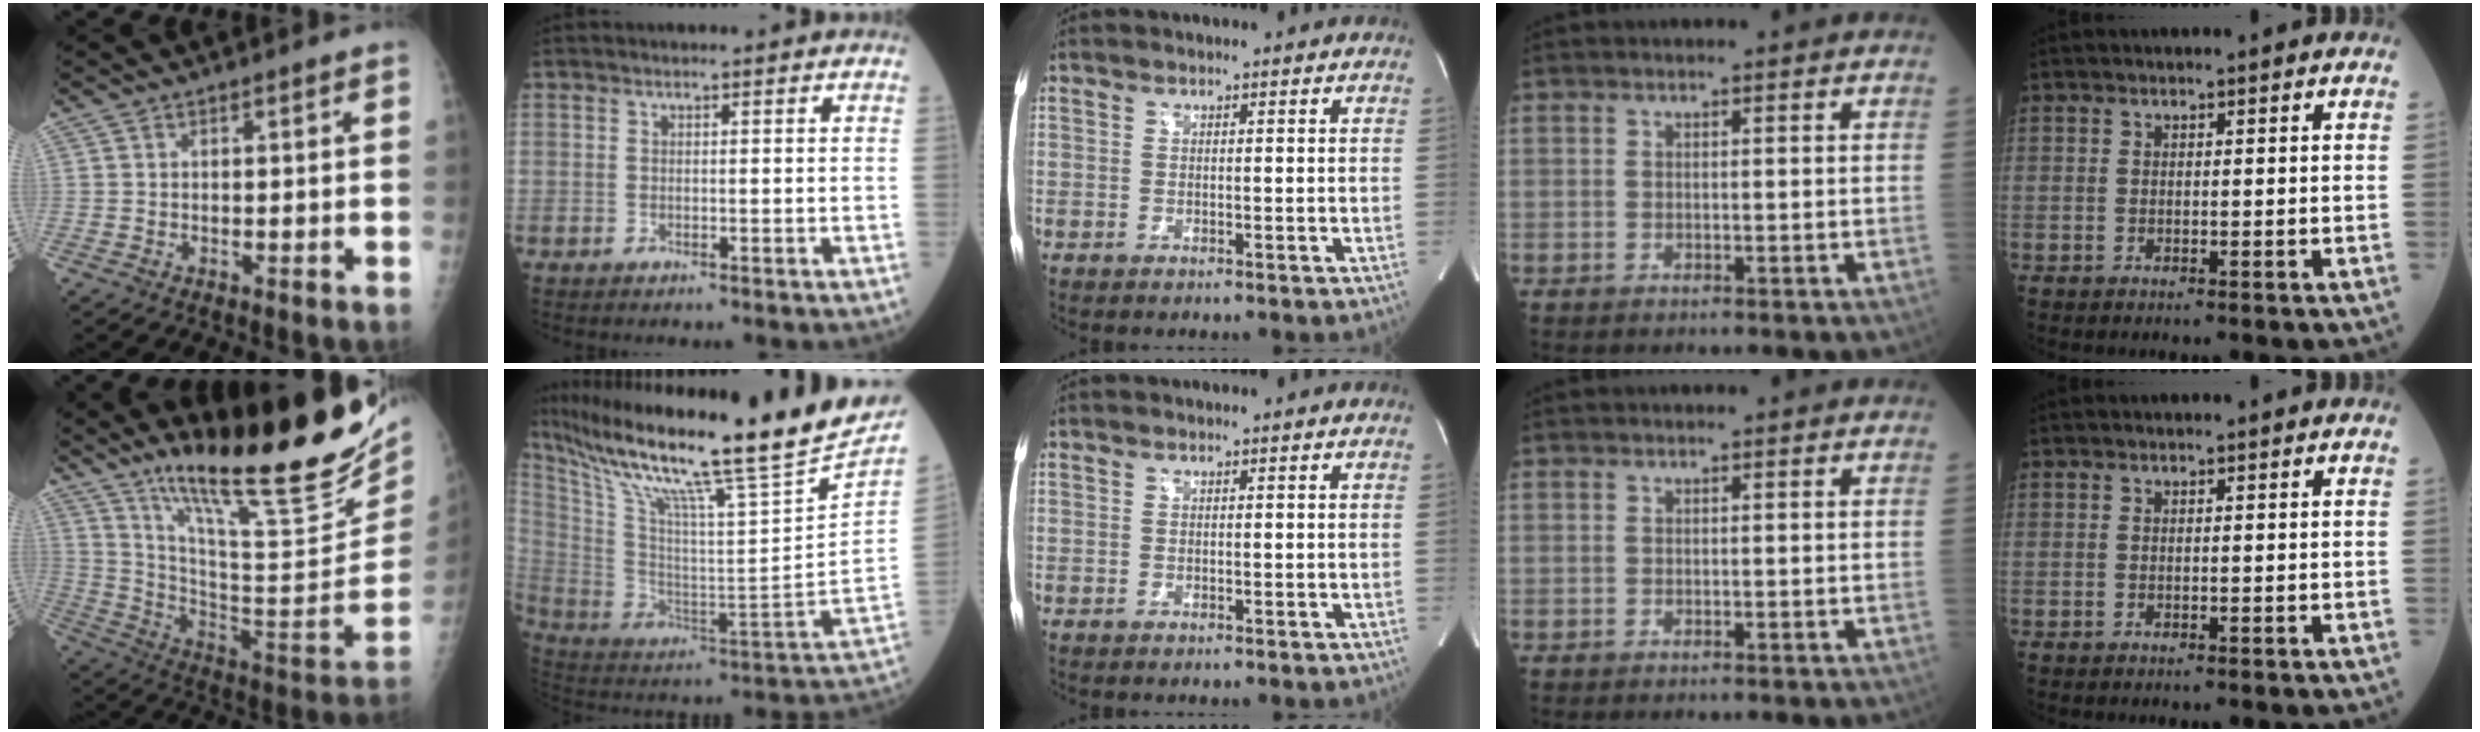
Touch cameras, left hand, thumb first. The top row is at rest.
{"thumb": {"total": 31.7, "force": [21.2, 6.9, 22.5], "torque": [-0.306, -0.092, 0.329]}, "index": {"total": 29.2, "force": [23.8, -0.8, 16.9], "torque": [-0.310, -0.080, 0.363]}}